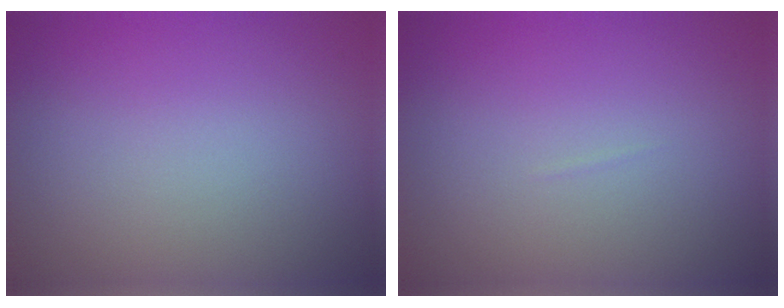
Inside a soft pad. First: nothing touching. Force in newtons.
{"total": 0.0}